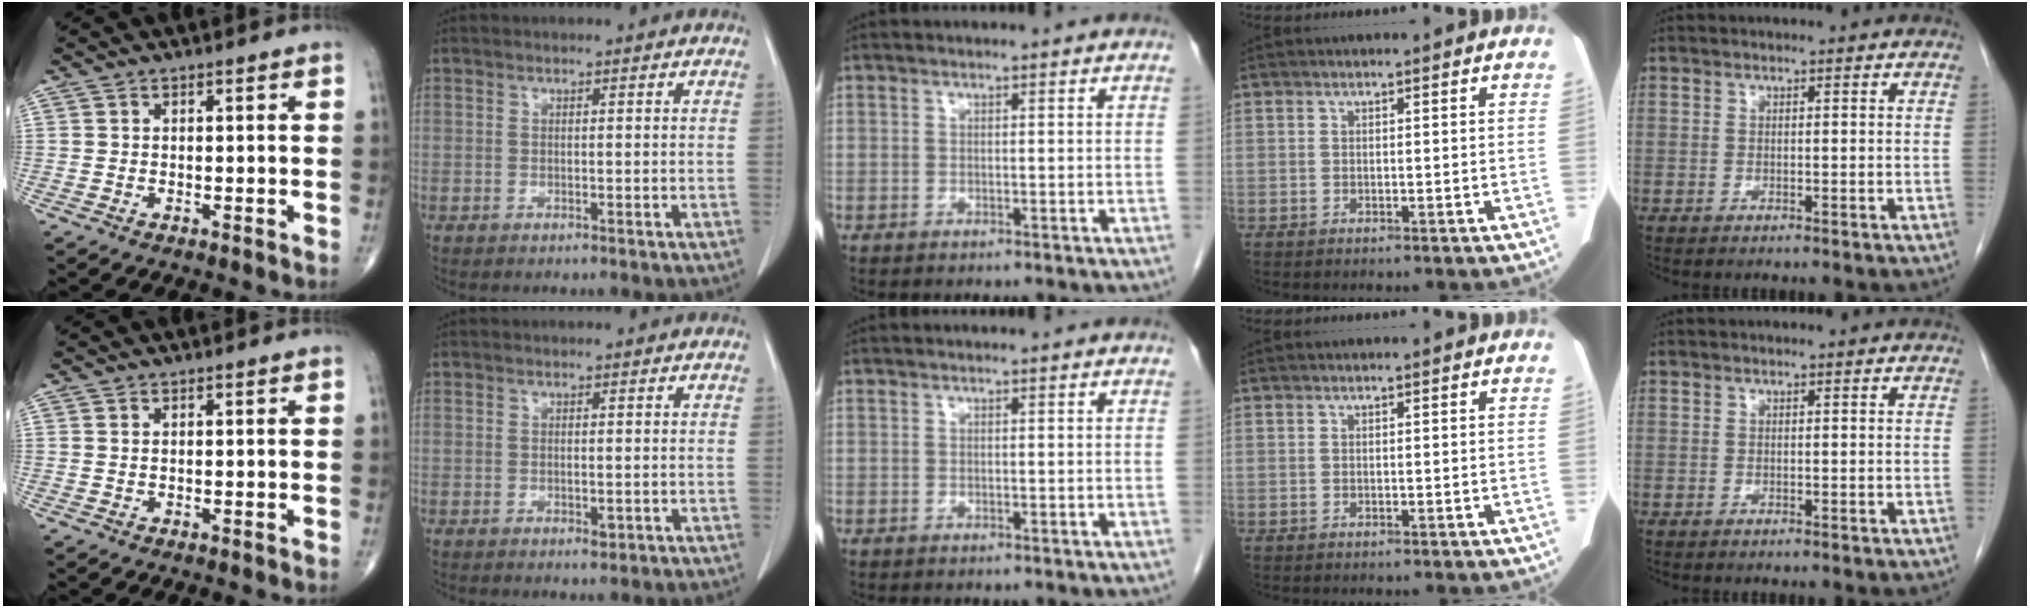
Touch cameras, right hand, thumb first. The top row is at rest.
{"index": {"total": 1.4, "force": [-0.4, 0.7, 1.2], "torque": [-0.022, -0.002, 0.001]}}